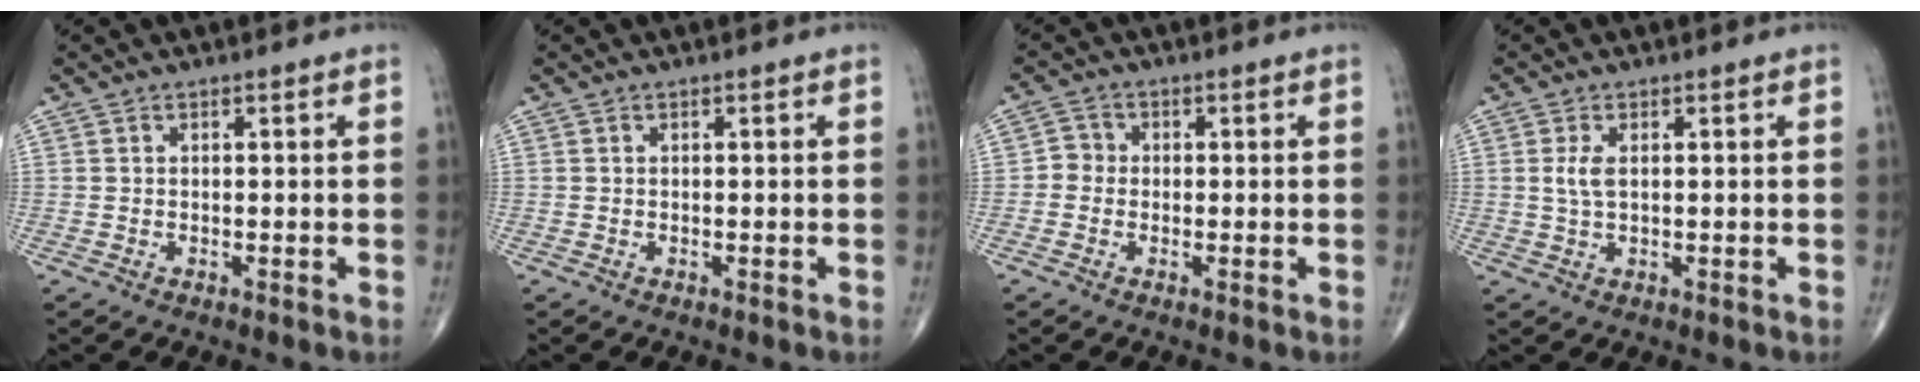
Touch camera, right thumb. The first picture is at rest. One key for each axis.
{"total": 0.0}
{"total": 2.5, "fx": -0.5, "fy": 2.3, "fz": 0.8, "tx": 0.001, "ty": 0.008, "tz": -0.018}
{"total": 2.7, "fx": 0.5, "fy": 1.2, "fz": 2.4, "tx": -0.056, "ty": 0.002, "tz": 0.014}